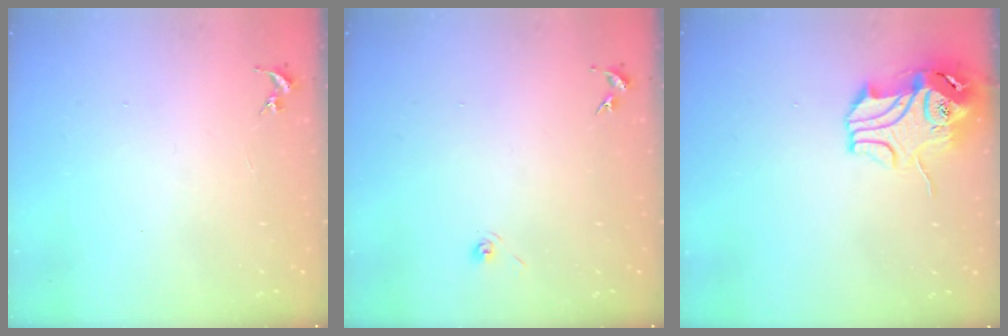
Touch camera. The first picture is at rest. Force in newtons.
{"total": 3.1, "press": 2.6, "slide": 1.8}
{"total": 11.7, "press": 11.5, "slide": 1.8}